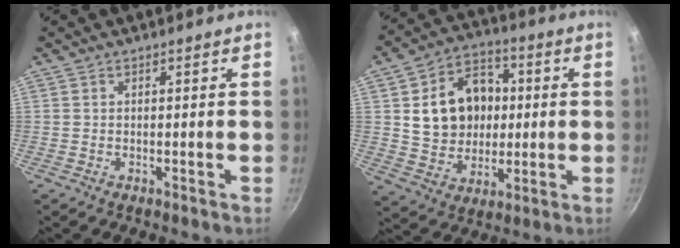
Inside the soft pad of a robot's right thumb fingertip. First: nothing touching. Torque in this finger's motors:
{"motor_torque": [0.47, 0.57, 0.20, -0.09, 0.25]}